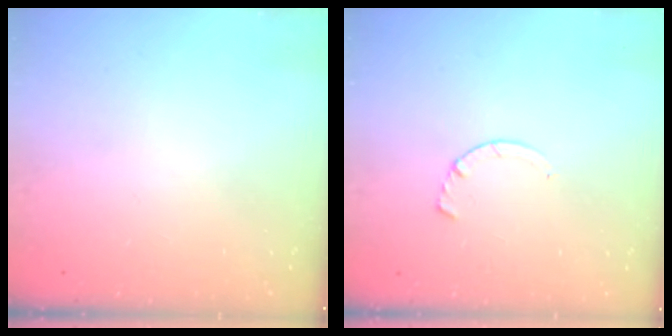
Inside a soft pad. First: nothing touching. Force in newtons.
{"total": 2.9, "press": 2.9, "slide": 0.4}